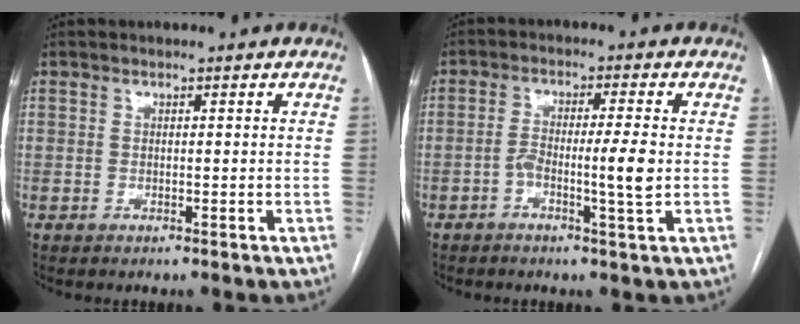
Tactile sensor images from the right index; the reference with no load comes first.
{"total": 5.6, "force": [-1.1, 0.0, 5.5], "torque": [-0.099, 0.006, -0.016]}